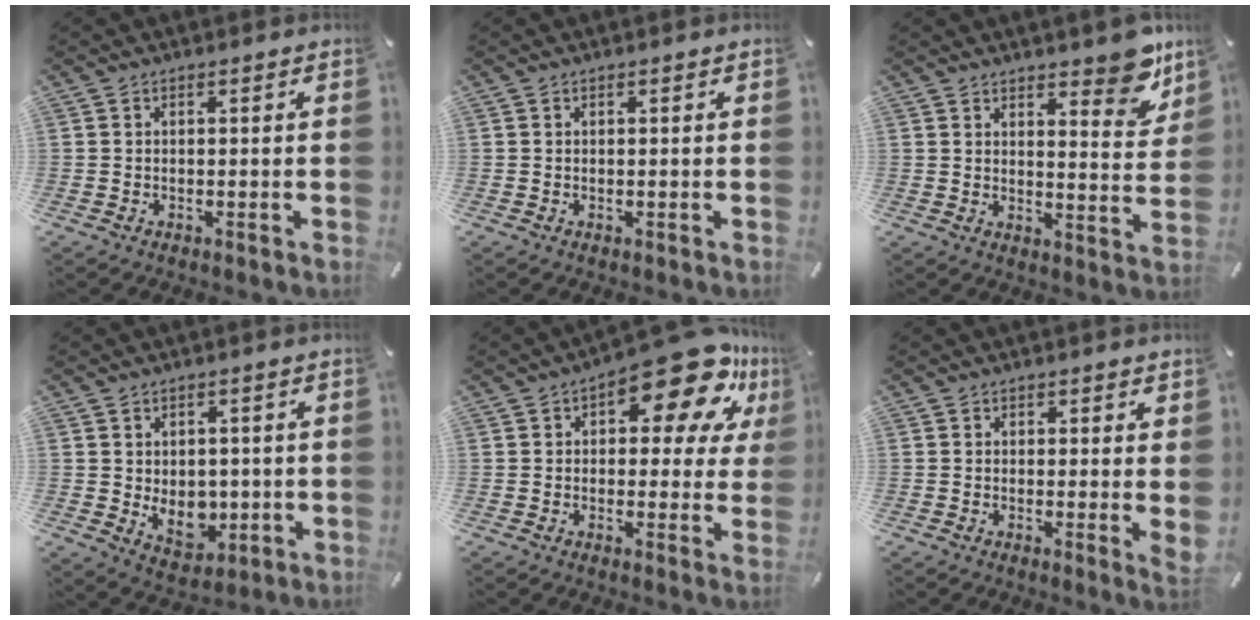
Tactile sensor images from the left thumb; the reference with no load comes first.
{"total": 0.0}
{"total": 9.3, "force": [7.7, 3.4, 4.1], "torque": [-0.031, -0.061, 0.130]}
{"total": 7.6, "force": [-0.5, 6.1, 4.5], "torque": [-0.053, -0.005, -0.006]}
{"total": 17.4, "force": [9.6, 7.1, 12.6], "torque": [-0.162, -0.061, 0.154]}
{"total": 1.6, "force": [1.1, 0.8, 0.9], "torque": [0.003, -0.008, 0.015]}